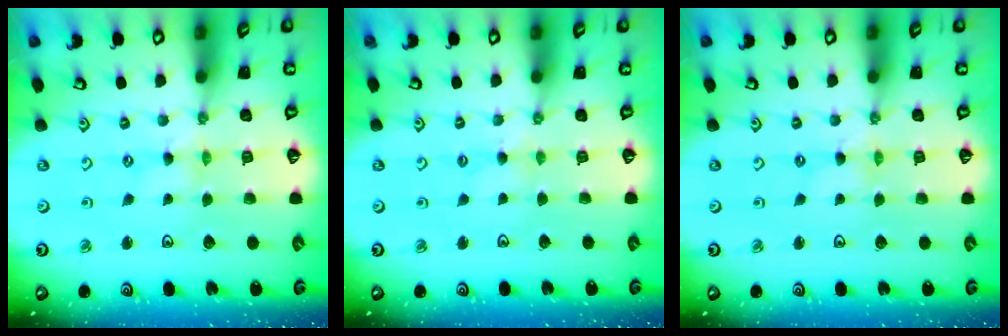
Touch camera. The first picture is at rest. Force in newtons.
{"total": 1.7, "press": 1.7, "slide": 0.4}
{"total": 0.5, "press": 0.5, "slide": 0.2}